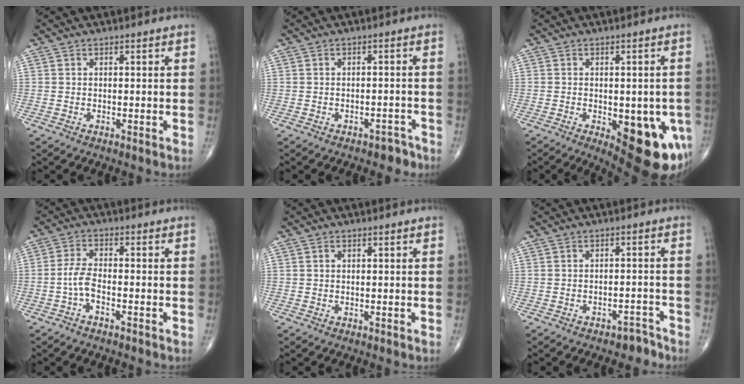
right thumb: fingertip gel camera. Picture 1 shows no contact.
{"total": 3.0, "force": [-2.4, 1.7, 0.9], "torque": [-0.004, 0.021, -0.026]}
{"total": 15.5, "force": [-5.4, 6.4, 13.1], "torque": [-0.111, 0.000, -0.049]}
{"total": 4.3, "force": [-1.7, 1.5, 3.6], "torque": [-0.083, 0.017, -0.036]}
{"total": 0.7, "force": [0.3, 0.5, 0.4], "torque": [-0.005, -0.001, 0.005]}
{"total": 3.4, "force": [-2.8, 1.8, 0.8], "torque": [-0.004, 0.028, -0.034]}